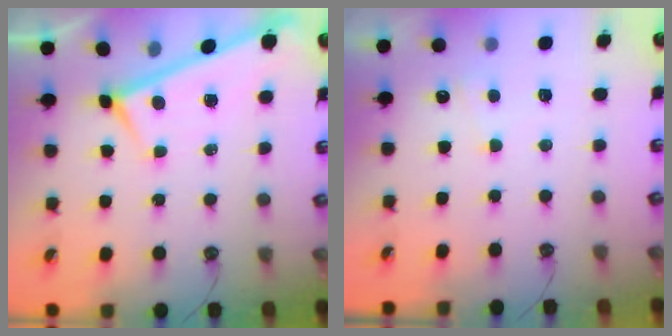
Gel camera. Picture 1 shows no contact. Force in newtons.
{"total": 5.0, "press": 5.0, "slide": 0.5}